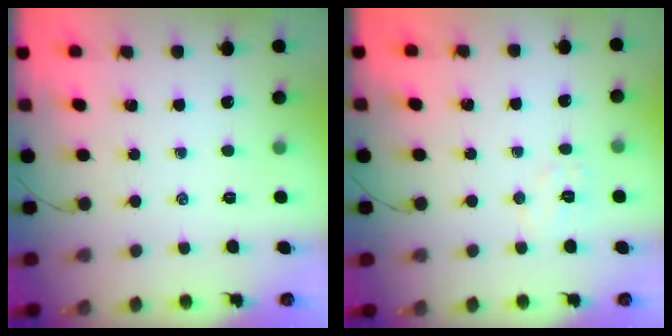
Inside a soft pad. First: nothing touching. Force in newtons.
{"total": 5.7, "press": 5.6, "slide": 1.0}